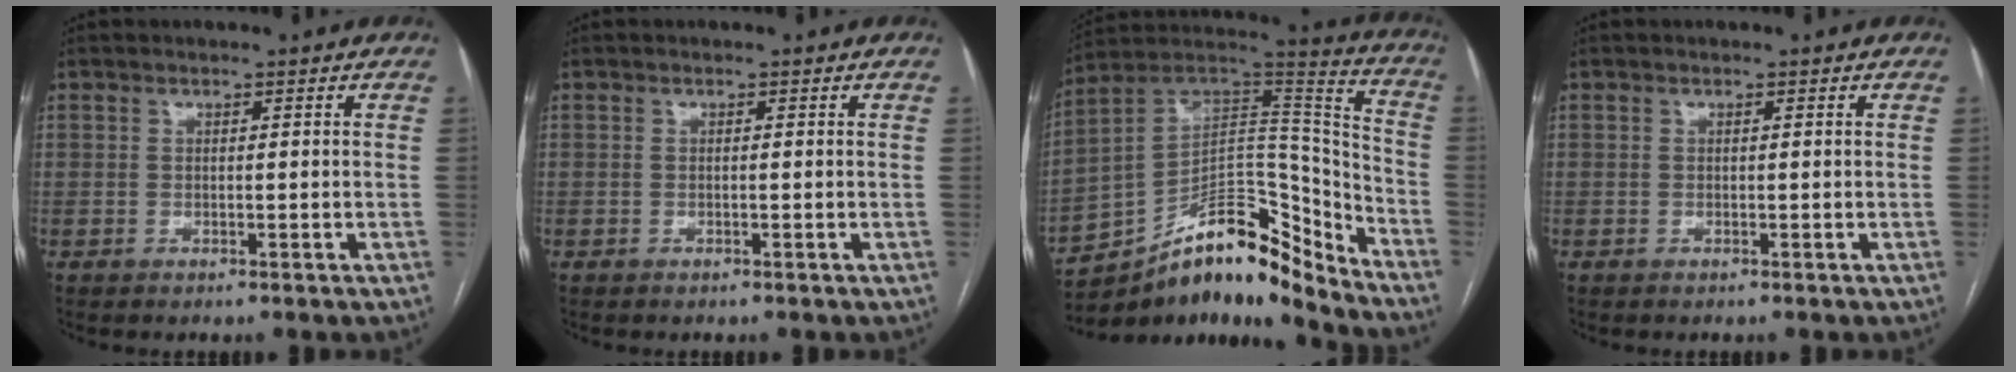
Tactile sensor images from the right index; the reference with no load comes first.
{"total": 0.0}
{"total": 18.1, "force": [-13.7, 5.4, 10.6], "torque": [-0.156, 0.073, -0.227]}
{"total": 0.0}